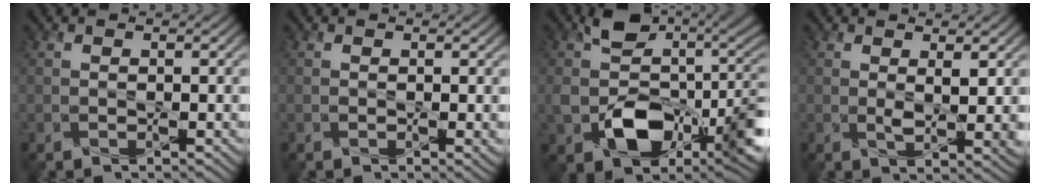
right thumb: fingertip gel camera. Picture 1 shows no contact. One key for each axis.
{"total": 0.8, "fx": 0.1, "fy": 0.2, "fz": 0.8, "tx": -0.010, "ty": -0.004, "tz": 0.001}
{"total": 12.4, "fx": -2.6, "fy": 8.2, "fz": 9.0, "tx": -0.156, "ty": -0.028, "tz": -0.037}
{"total": 2.8, "fx": 0.9, "fy": 0.6, "fz": 2.6, "tx": -0.049, "ty": -0.007, "tz": 0.020}